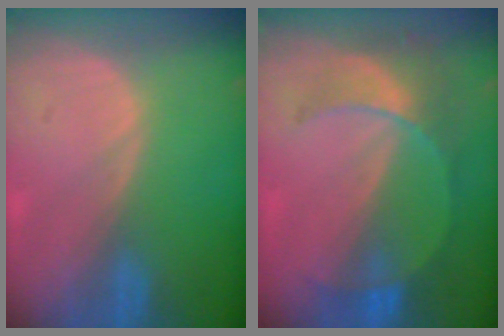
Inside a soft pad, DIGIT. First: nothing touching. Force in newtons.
{"total": 7.8, "press": 6.7, "slide": 3.9}